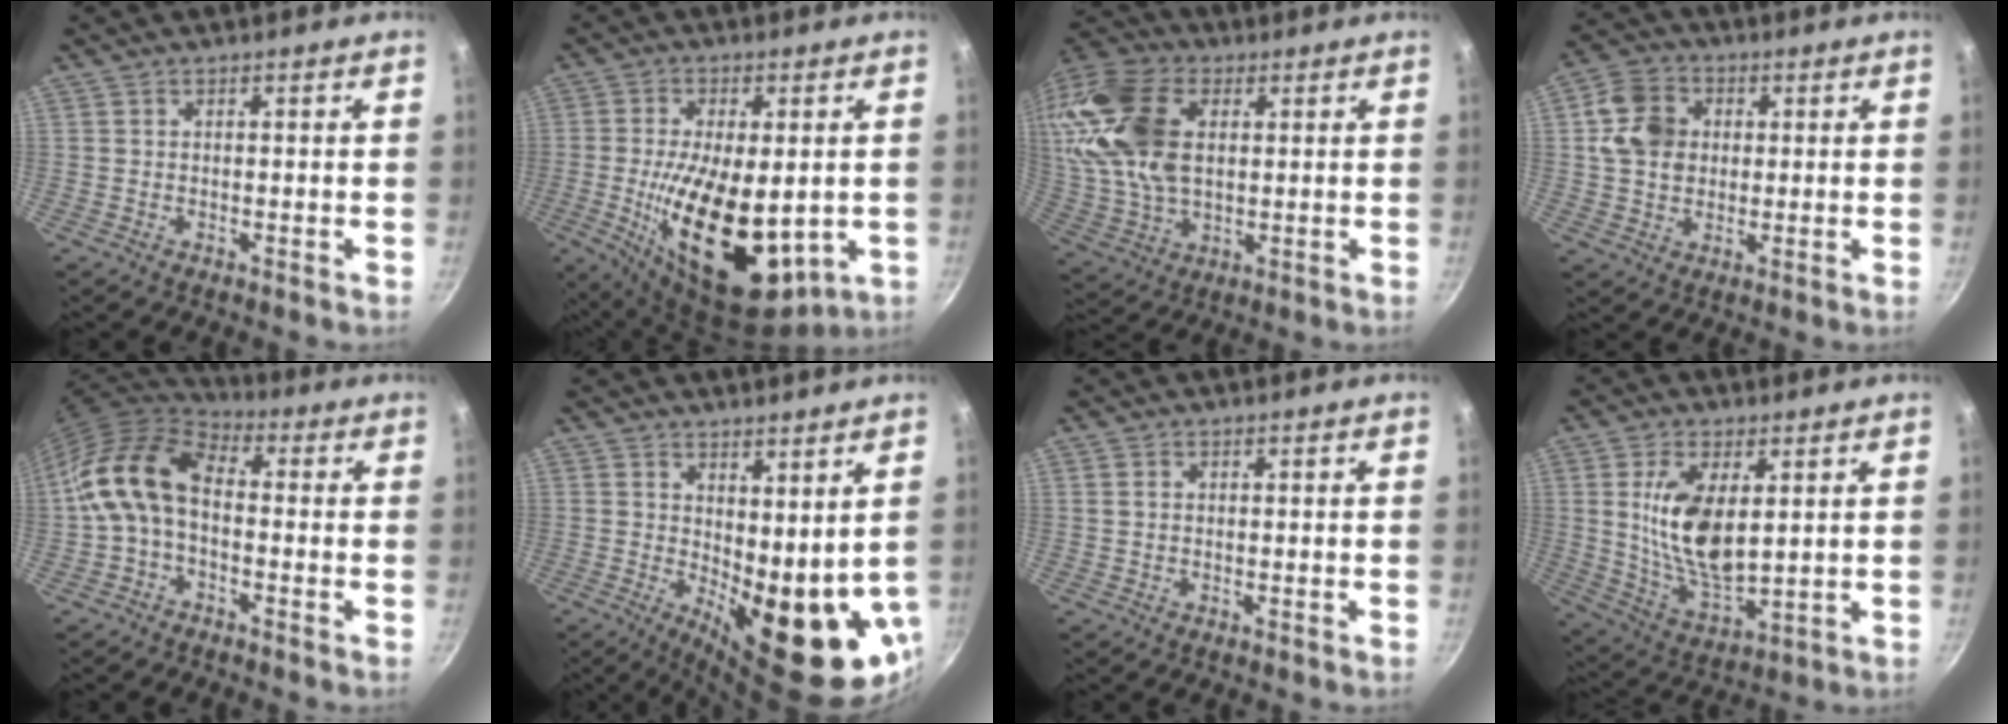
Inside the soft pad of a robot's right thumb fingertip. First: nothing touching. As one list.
[{"total": 21.8, "force": [-3.6, 10.4, 18.8], "torque": [-0.316, -0.026, -0.026]}, {"total": 26.5, "force": [6.8, 16.6, 19.5], "torque": [-0.473, 0.029, 0.133]}, {"total": 9.9, "force": [1.5, 7.9, 5.7], "torque": [-0.090, 0.010, 0.023]}, {"total": 12.9, "force": [-0.7, 7.9, 10.2], "torque": [-0.193, 0.036, -0.027]}, {"total": 16.8, "force": [-1.1, 6.9, 15.3], "torque": [-0.202, -0.036, 0.011]}, {"total": 0.9, "force": [0.2, 0.6, 0.6], "torque": [-0.013, 0.001, 0.007]}, {"total": 13.5, "force": [2.8, 6.7, 11.5], "torque": [-0.206, -0.024, 0.066]}]